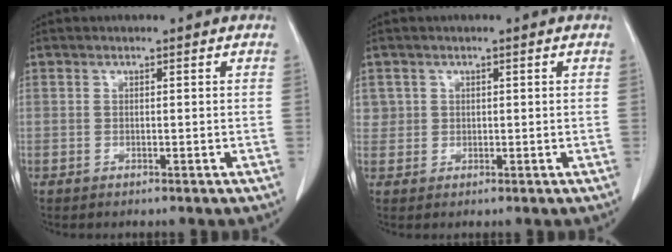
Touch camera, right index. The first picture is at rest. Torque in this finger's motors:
{"motor_torque": [0.05, 0.00, 0.01, 0.00]}